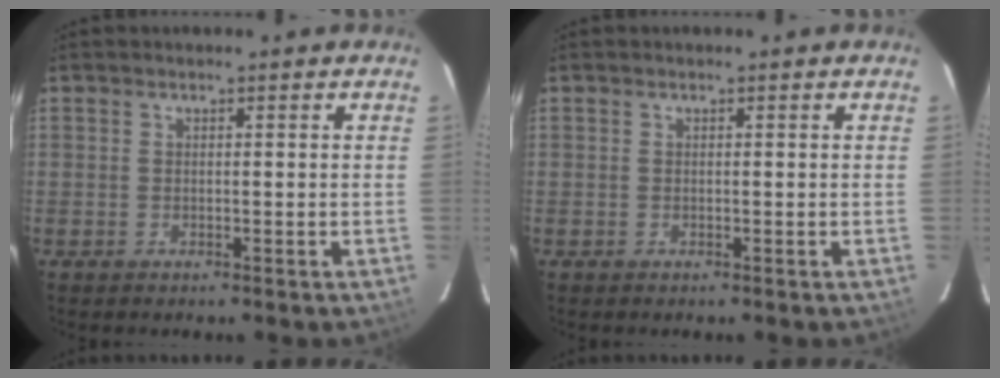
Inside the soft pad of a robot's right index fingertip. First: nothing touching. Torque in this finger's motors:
{"motor_torque": [0.00, 0.00, 0.00, 0.00]}